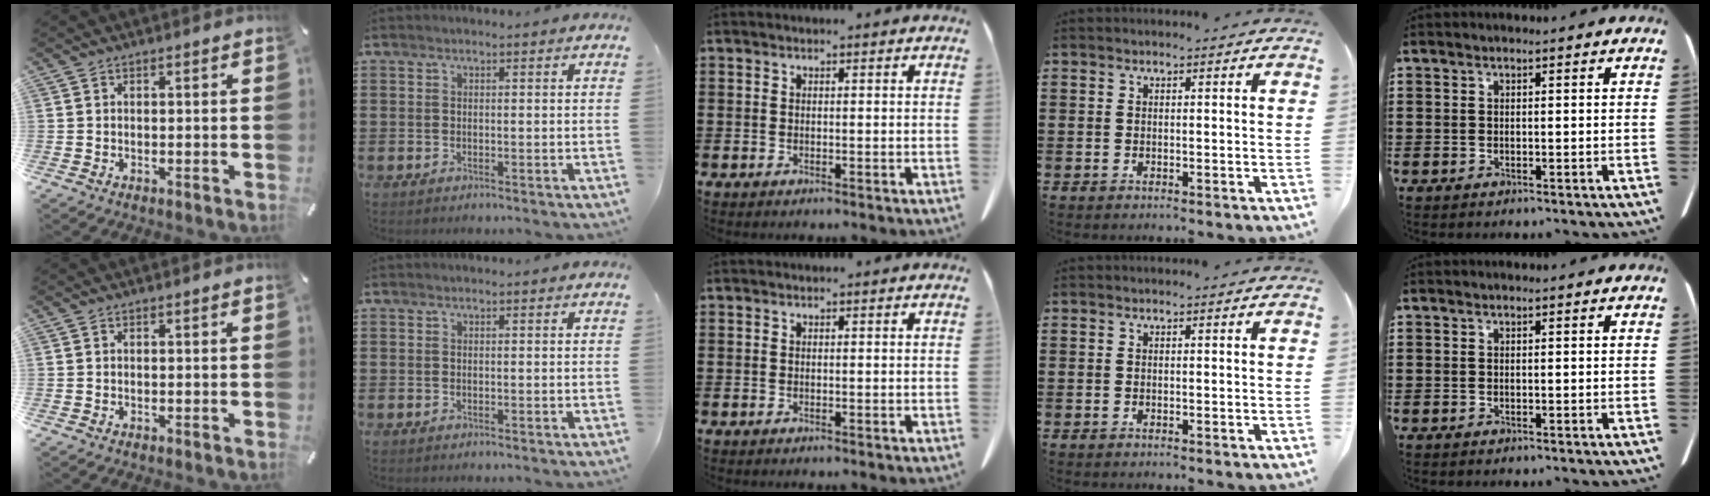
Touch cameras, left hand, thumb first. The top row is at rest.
{}